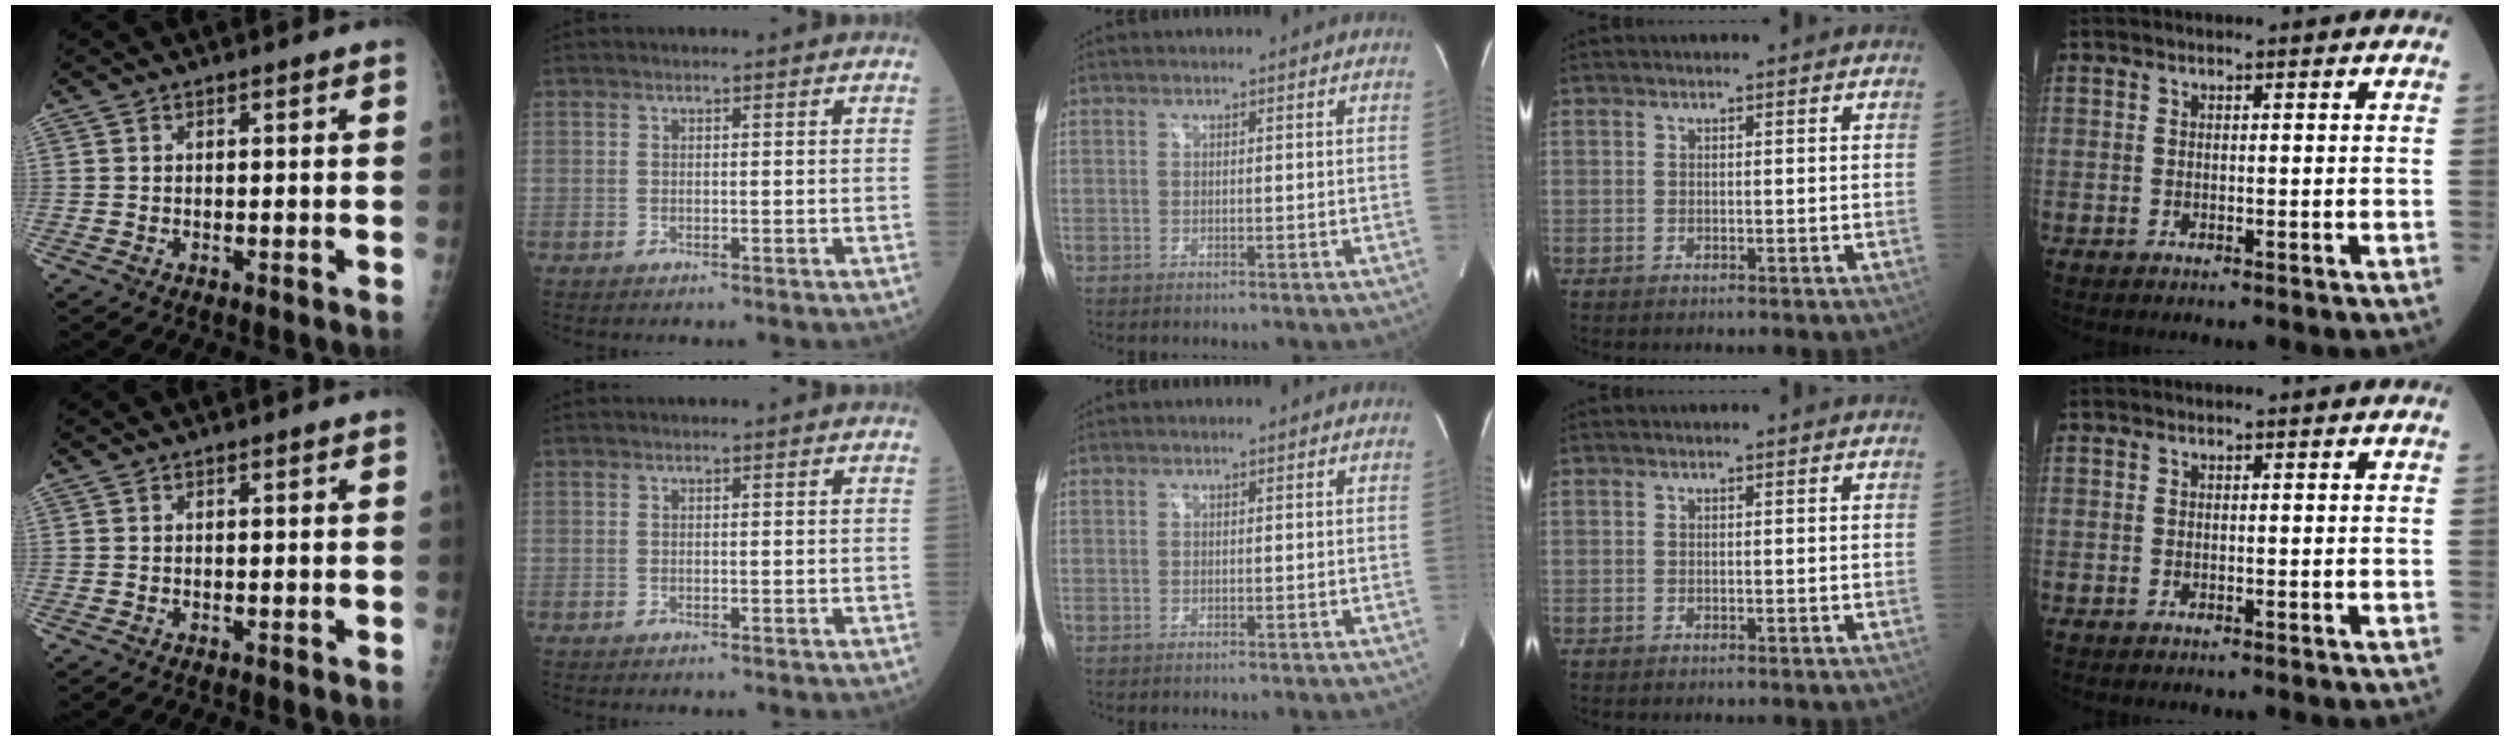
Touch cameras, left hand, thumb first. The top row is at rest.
{}